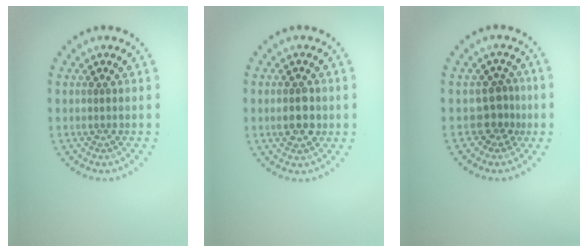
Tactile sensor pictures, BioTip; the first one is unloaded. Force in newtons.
{"total": 2.3, "press": 2.3, "slide": 0.2}
{"total": 2.2, "press": 1.4, "slide": 1.7}